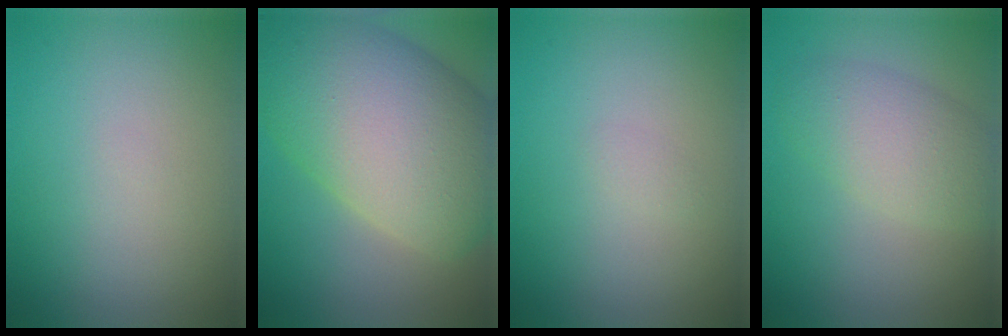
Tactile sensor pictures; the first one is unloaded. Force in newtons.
{"total": 14.5, "press": 14.5, "slide": 0.7}
{"total": 0.5, "press": 0.5, "slide": 0.1}
{"total": 4.4, "press": 4.4, "slide": 0.3}